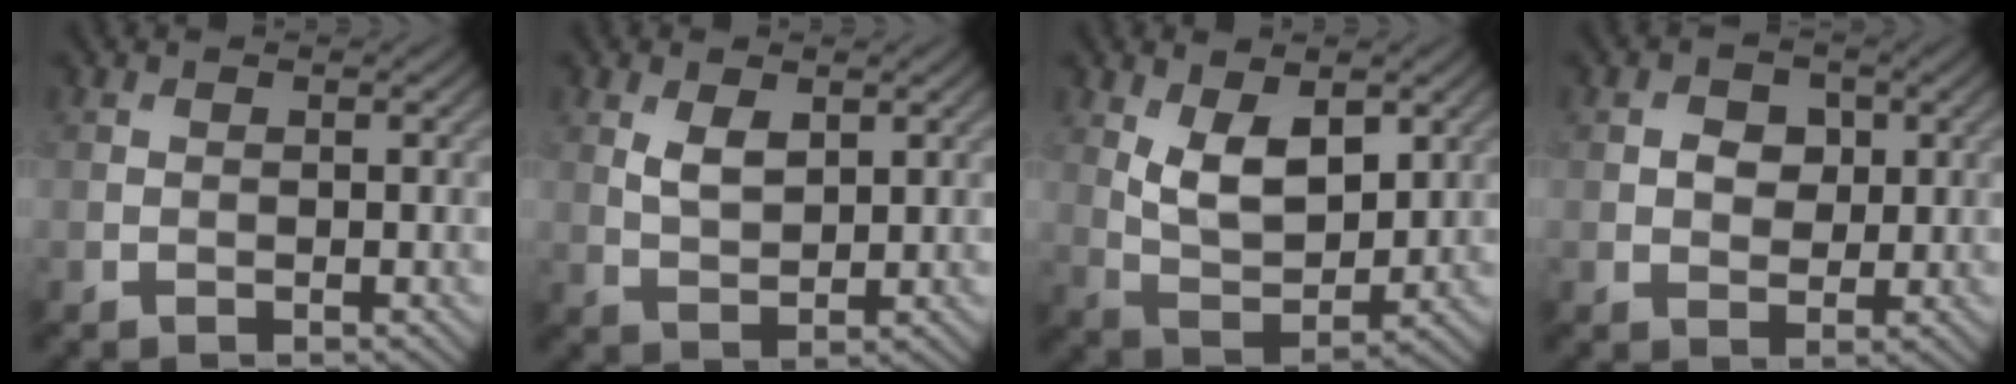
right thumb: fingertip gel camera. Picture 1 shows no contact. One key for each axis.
{"total": 3.1, "fx": 1.4, "fy": 1.7, "fz": 2.3, "tx": -0.052, "ty": -0.005, "tz": 0.032}
{"total": 7.8, "fx": 2.9, "fy": 4.1, "fz": 6.0, "tx": -0.116, "ty": -0.010, "tz": 0.058}
{"total": 3.0, "fx": 0.5, "fy": 2.5, "fz": 1.7, "tx": -0.034, "ty": 0.000, "tz": 0.001}